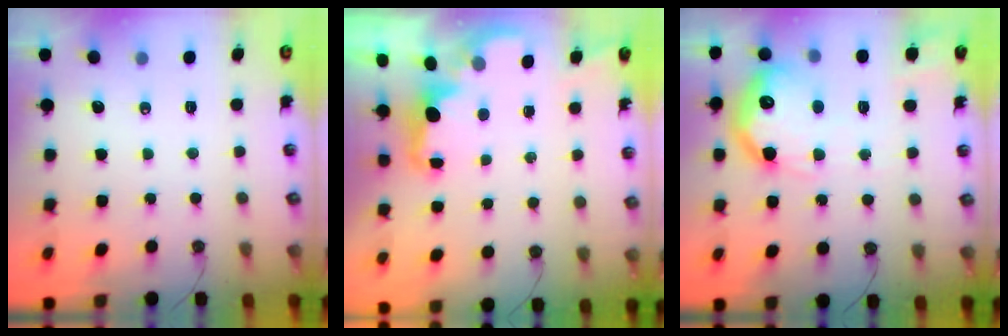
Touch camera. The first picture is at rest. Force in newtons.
{"total": 2.0, "press": 1.9, "slide": 0.8}
{"total": 22.5, "press": 22.4, "slide": 1.7}